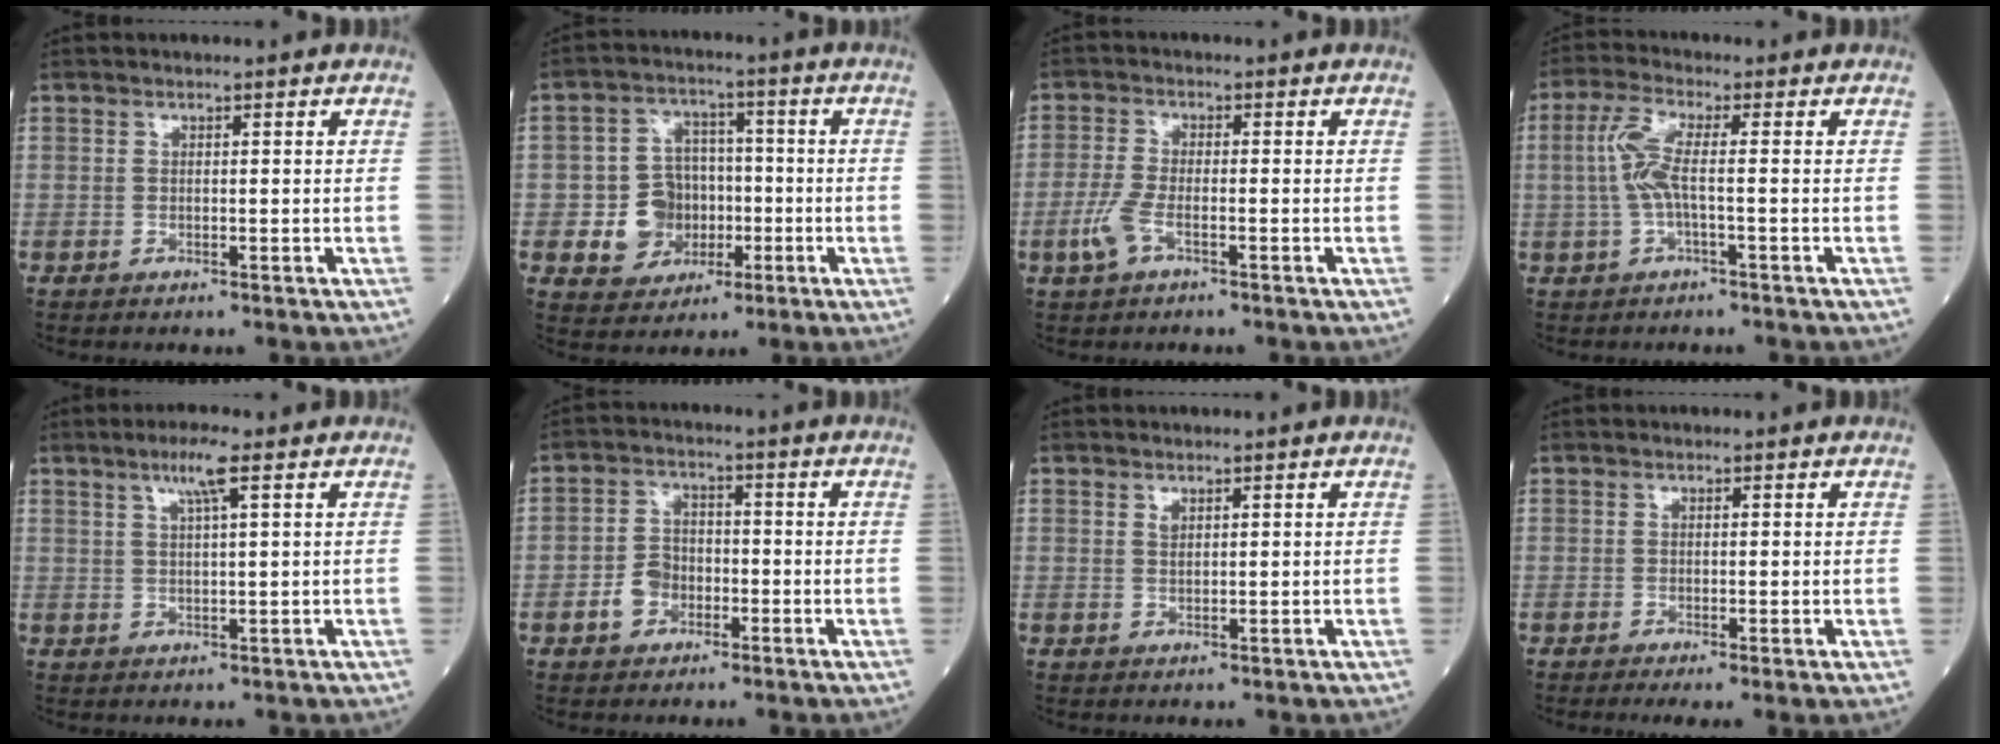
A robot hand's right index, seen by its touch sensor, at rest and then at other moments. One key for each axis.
{"total": 8.1, "fx": -1.7, "fy": 7.3, "fz": 3.2, "tx": -0.059, "ty": 0.018, "tz": -0.022}
{"total": 4.2, "fx": -1.9, "fy": 1.3, "fz": 3.5, "tx": -0.091, "ty": -0.005, "tz": -0.042}
{"total": 5.1, "fx": -0.3, "fy": 0.6, "fz": 5.0, "tx": -0.118, "ty": 0.013, "tz": -0.010}
{"total": 4.0, "fx": 2.1, "fy": -0.2, "fz": 3.4, "tx": -0.068, "ty": 0.004, "tz": 0.039}
{"total": 4.5, "fx": -2.0, "fy": 3.4, "fz": 2.2, "tx": -0.046, "ty": 0.012, "tz": -0.037}
{"total": 0.8, "fx": 0.5, "fy": 0.4, "fz": 0.6, "tx": -0.011, "ty": -0.001, "tz": 0.010}
{"total": 2.3, "fx": -0.6, "fy": 0.2, "fz": 2.2, "tx": -0.034, "ty": -0.009, "tz": -0.008}